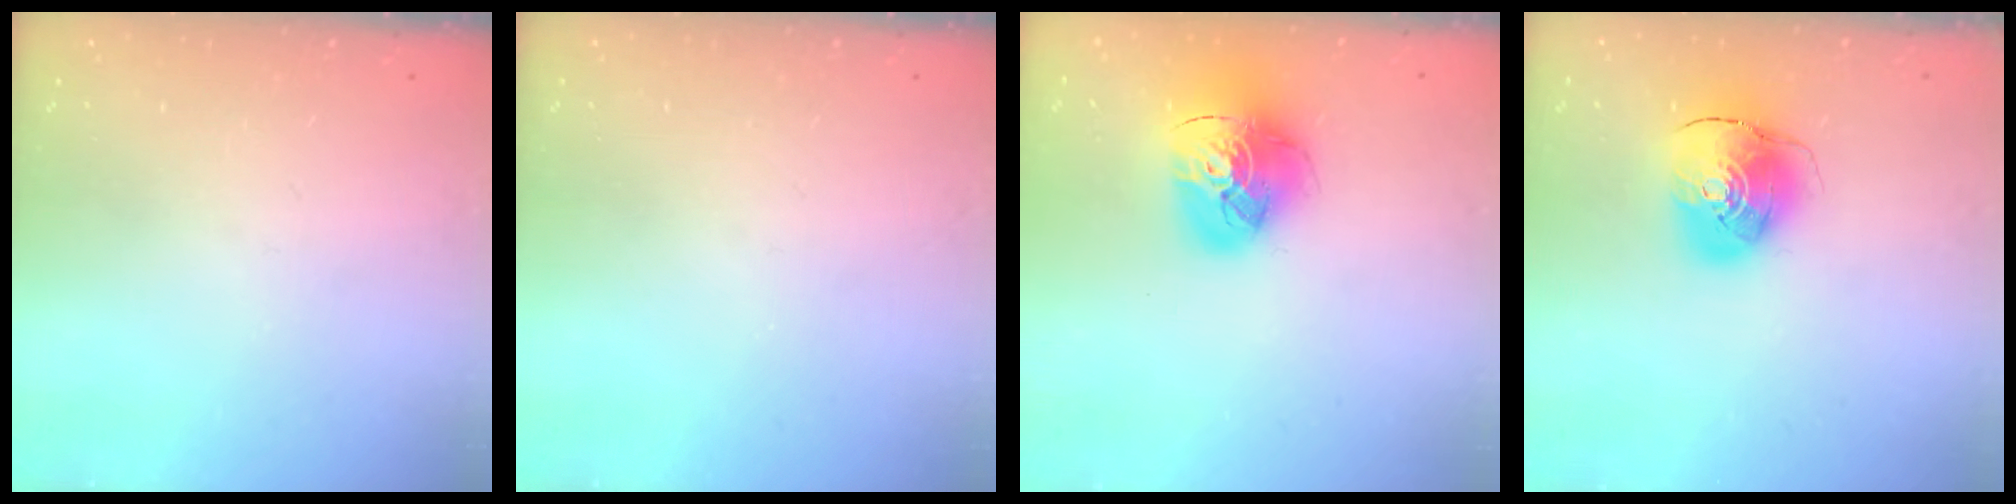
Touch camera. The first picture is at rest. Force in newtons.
{"total": 0.0}
{"total": 17.2, "press": 17.0, "slide": 1.9}
{"total": 10.4, "press": 10.3, "slide": 1.4}